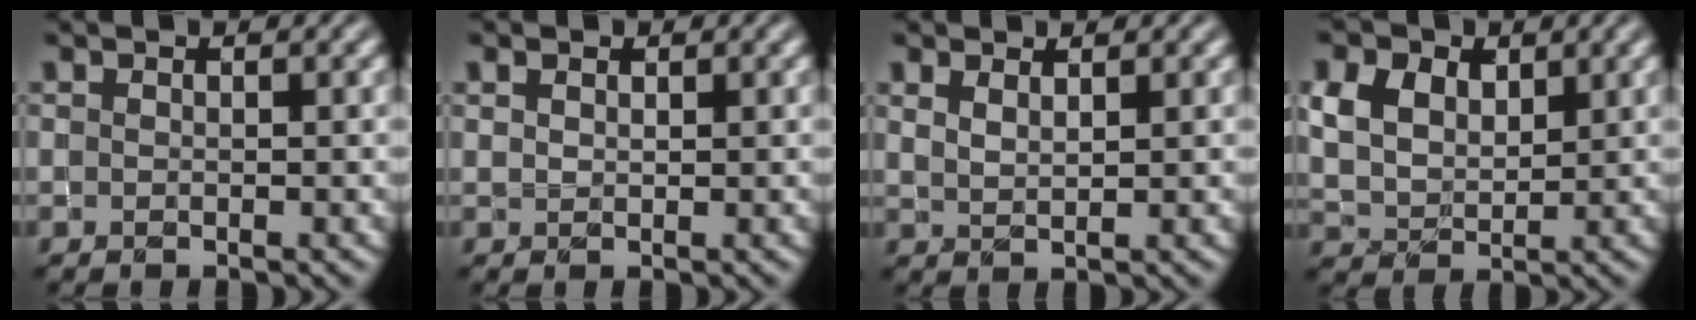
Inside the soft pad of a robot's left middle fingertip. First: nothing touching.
{"total": 0.8, "force": [0.6, 0.5, 0.3], "torque": [-0.008, 0.001, 0.011]}
{"total": 1.5, "force": [1.2, 0.4, 0.8], "torque": [-0.016, -0.001, 0.024]}
{"total": 6.5, "force": [3.1, 4.3, 3.7], "torque": [-0.107, 0.018, 0.053]}